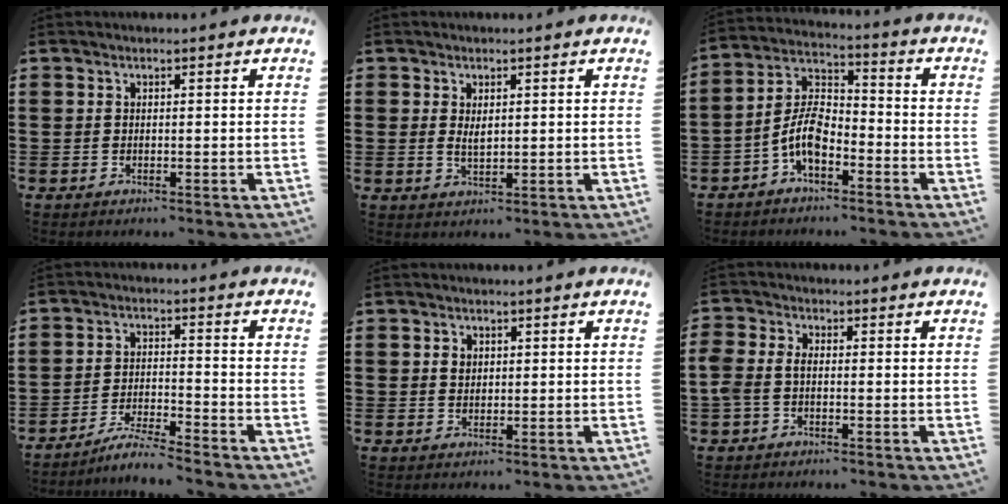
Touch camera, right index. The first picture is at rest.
{"total": 2.0, "force": [0.4, 0.9, 1.7], "torque": [-0.035, 0.003, 0.007]}
{"total": 7.4, "force": [-3.4, 3.6, 5.5], "torque": [-0.129, 0.005, -0.072]}
{"total": 4.7, "force": [-4.4, -0.4, 1.5], "torque": [-0.035, -0.007, -0.087]}
{"total": 1.3, "force": [0.4, 1.1, 0.6], "torque": [-0.014, 0.006, 0.008]}
{"total": 2.6, "force": [-0.7, 1.7, 1.8], "torque": [-0.050, -0.002, -0.018]}